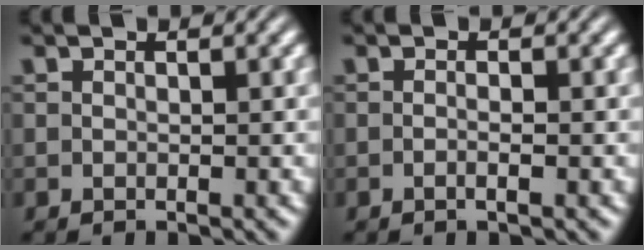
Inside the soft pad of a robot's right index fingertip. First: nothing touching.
{"total": 1.2, "force": [-0.8, -0.2, 0.9], "torque": [-0.022, -0.003, -0.014]}